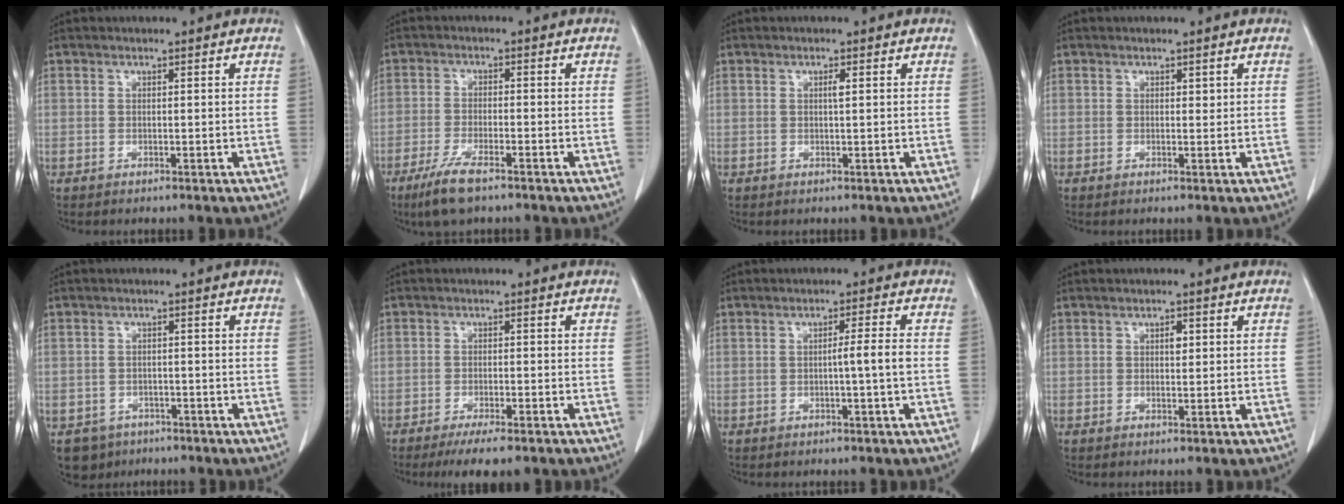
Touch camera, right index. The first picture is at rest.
{"total": 6.2, "force": [-4.3, 1.0, 4.3], "torque": [-0.092, -0.014, -0.077]}
{"total": 0.9, "force": [0.2, 0.0, 0.8], "torque": [-0.016, 0.001, 0.003]}
{"total": 0.6, "force": [0.3, 0.4, 0.4], "torque": [-0.001, -0.001, 0.003]}
{"total": 4.2, "force": [-2.8, 3.1, 0.3], "torque": [-0.003, 0.005, -0.039]}
{"total": 5.1, "force": [-3.8, 1.2, 3.3], "torque": [-0.047, -0.006, -0.056]}
{"total": 2.8, "force": [-0.6, -0.7, 2.7], "torque": [-0.037, 0.001, -0.010]}
{"total": 1.3, "force": [0.4, 0.6, 1.0], "torque": [-0.016, 0.001, 0.006]}